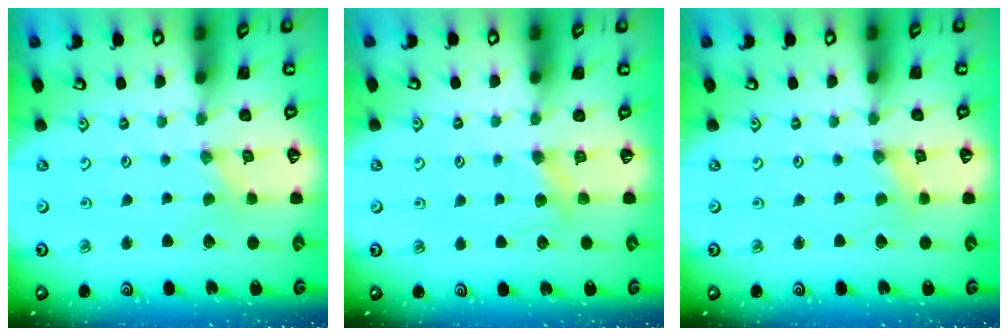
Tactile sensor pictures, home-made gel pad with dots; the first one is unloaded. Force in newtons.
{"total": 3.4, "press": 3.4, "slide": 0.4}
{"total": 0.6, "press": 0.6, "slide": 0.1}